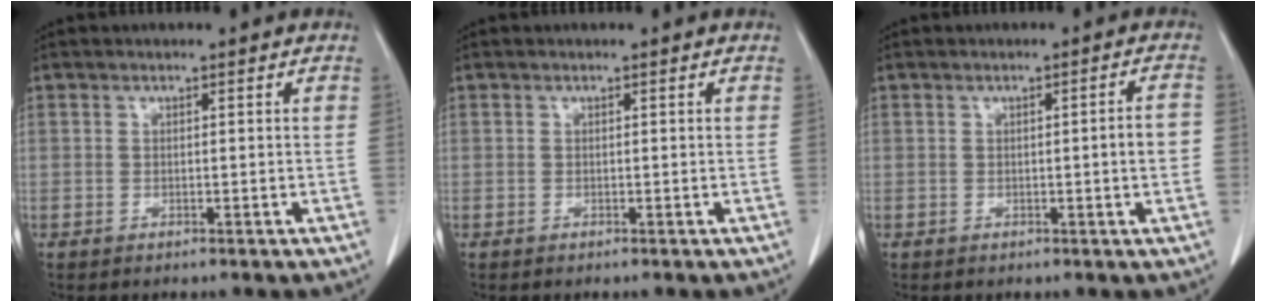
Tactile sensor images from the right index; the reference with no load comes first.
{"total": 0.0}
{"total": 3.3, "force": [-0.3, 0.2, 3.3], "torque": [-0.042, 0.002, -0.005]}